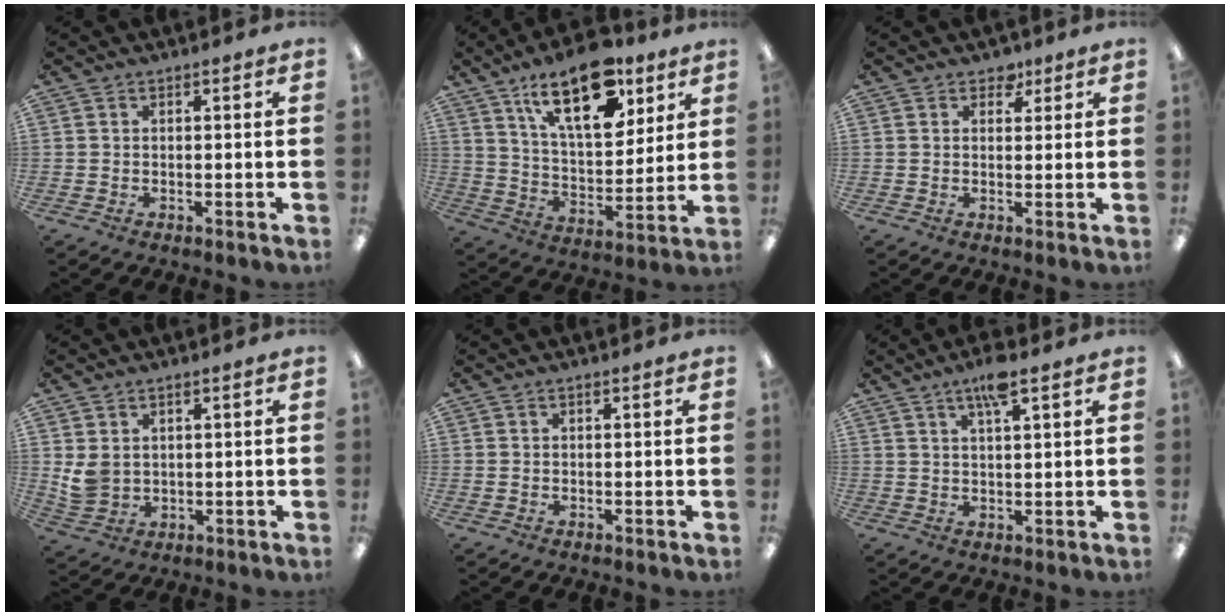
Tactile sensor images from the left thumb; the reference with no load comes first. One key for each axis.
{"total": 20.3, "fx": 12.1, "fy": 9.6, "fz": 13.2, "tx": -0.202, "ty": -0.054, "tz": 0.203}
{"total": 3.2, "fx": 2.0, "fy": 2.2, "fz": 1.1, "tx": -0.001, "ty": -0.006, "tz": 0.033}
{"total": 4.9, "fx": 1.9, "fy": 3.8, "fz": 2.4, "tx": -0.049, "ty": -0.003, "tz": 0.037}
{"total": 0.0}
{"total": 6.0, "fx": 4.0, "fy": 0.8, "fz": 4.4, "tx": -0.079, "ty": -0.007, "tz": 0.064}